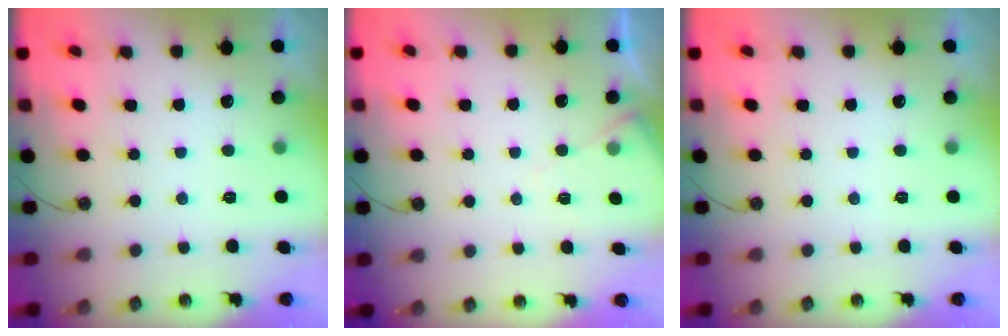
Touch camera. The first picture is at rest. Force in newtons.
{"total": 5.6, "press": 5.6, "slide": 0.9}
{"total": 0.0}